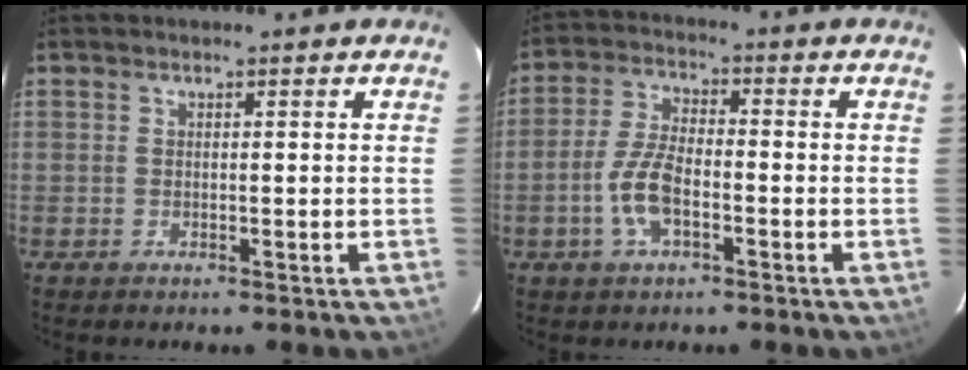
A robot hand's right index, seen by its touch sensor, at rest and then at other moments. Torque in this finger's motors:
{"motor_torque": [0.90, -0.29, 0.41, 0.07]}